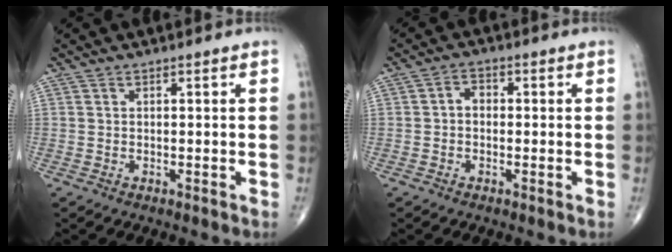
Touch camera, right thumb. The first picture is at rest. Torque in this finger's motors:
{"motor_torque": [-0.22, 0.09, 0.34, 0.01, 0.05]}